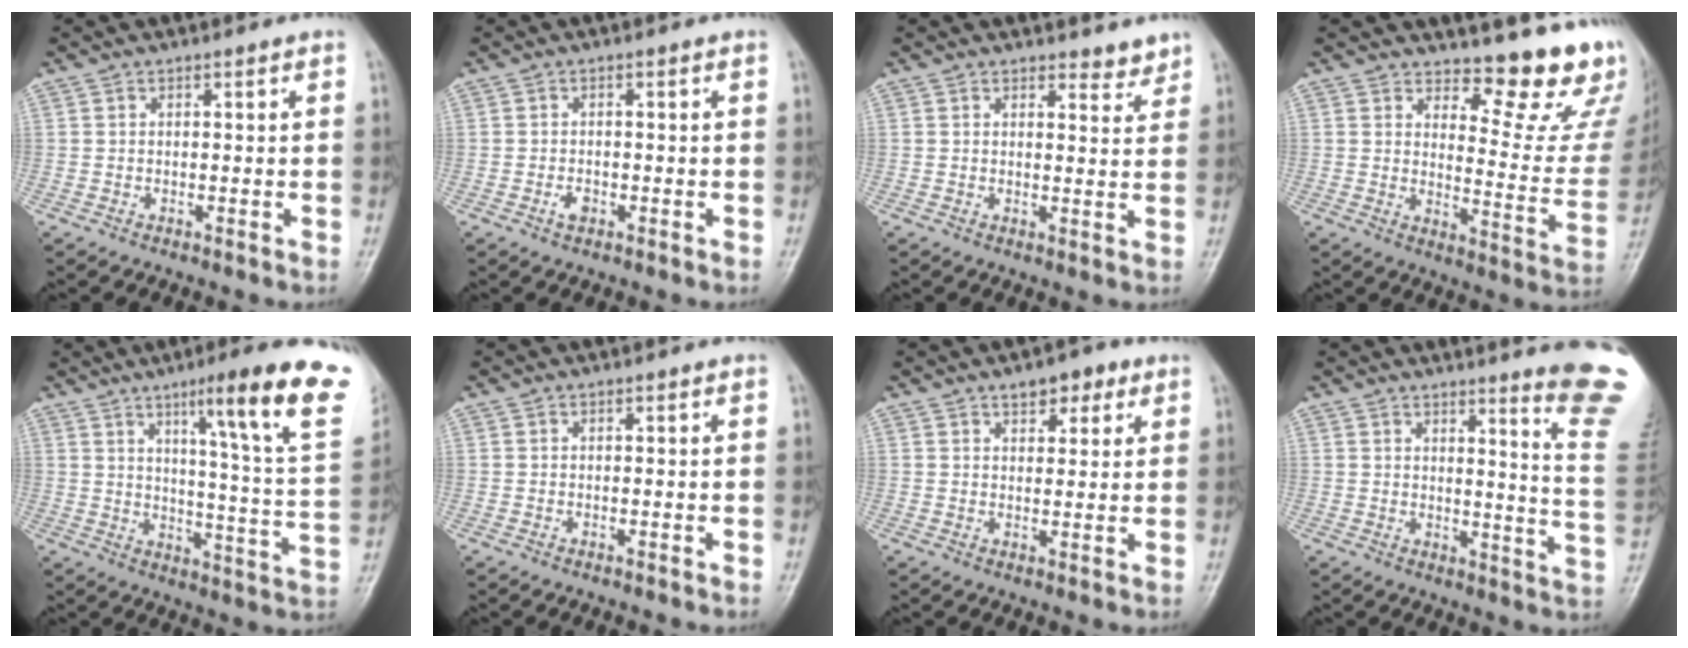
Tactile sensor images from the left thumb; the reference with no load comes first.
{"total": 1.5, "force": [-0.6, 0.9, 1.0], "torque": [-0.018, 0.003, -0.011]}
{"total": 3.1, "force": [2.8, 1.2, 0.8], "torque": [0.006, -0.023, 0.033]}
{"total": 15.3, "force": [13.1, 4.3, 6.7], "torque": [-0.039, -0.143, 0.154]}
{"total": 21.7, "force": [11.9, 1.8, 18.1], "torque": [-0.229, -0.048, 0.161]}
{"total": 0.0}
{"total": 5.5, "force": [3.3, 2.8, 3.4], "torque": [-0.021, -0.013, 0.043]}
{"total": 14.6, "force": [11.3, -0.2, 9.2], "torque": [-0.097, -0.116, 0.126]}